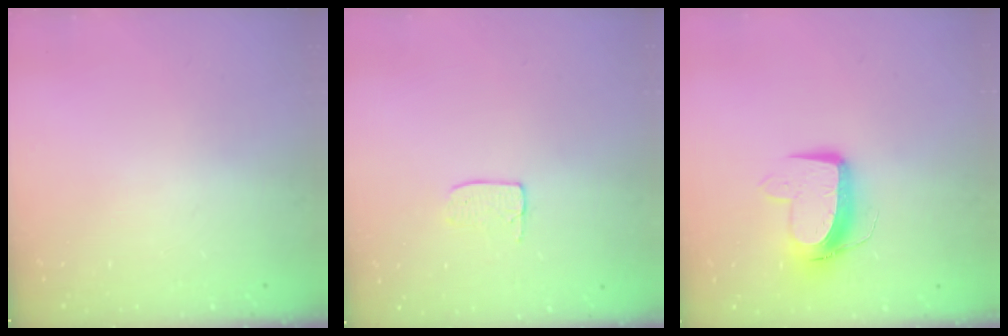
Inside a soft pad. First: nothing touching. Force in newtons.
{"total": 3.7, "press": 3.7, "slide": 0.2}
{"total": 11.1, "press": 11.0, "slide": 1.0}